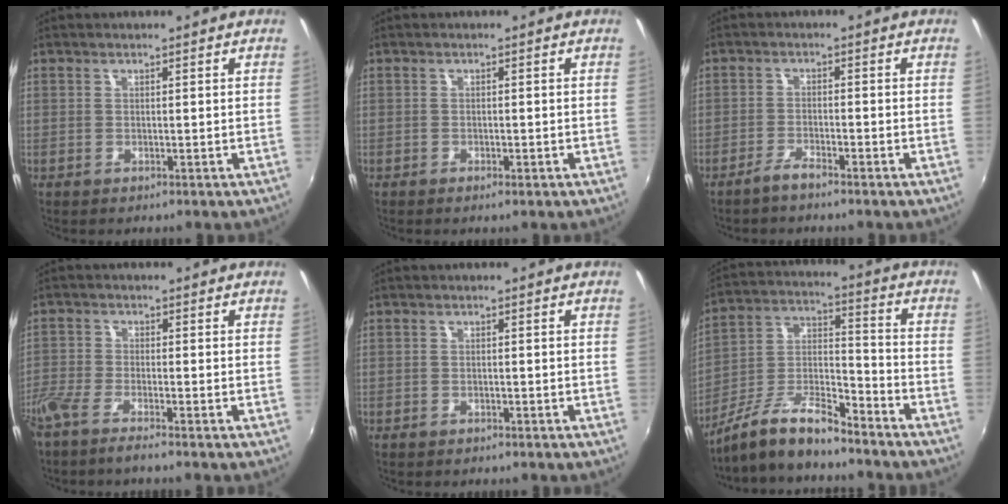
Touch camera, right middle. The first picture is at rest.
{"total": 1.1, "force": [-0.8, 0.5, 0.6], "torque": [-0.012, -0.005, -0.014]}
{"total": 2.8, "force": [-2.5, 0.3, 1.3], "torque": [-0.042, -0.001, -0.048]}
{"total": 5.4, "force": [-4.5, 0.3, 3.0], "torque": [-0.081, -0.017, -0.093]}
{"total": 1.0, "force": [-0.9, 0.5, 0.1], "torque": [-0.006, -0.001, -0.016]}
{"total": 12.3, "force": [-9.9, 2.7, 6.8], "torque": [-0.148, 0.009, -0.190]}